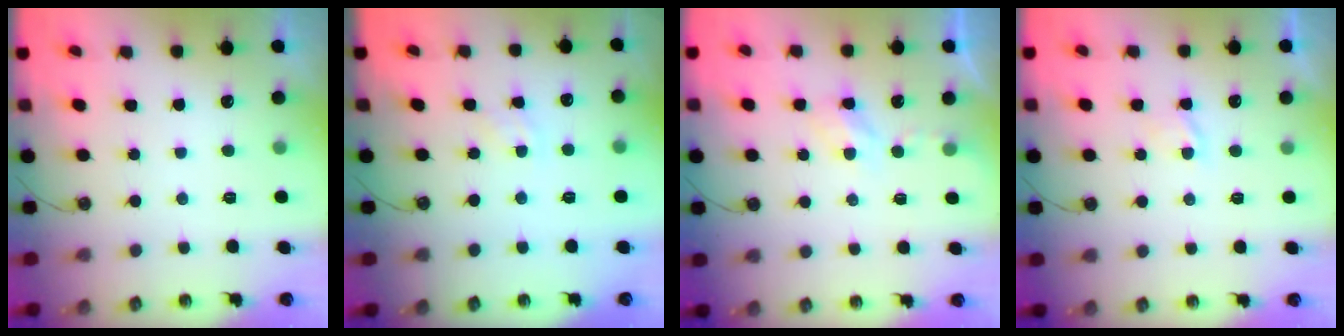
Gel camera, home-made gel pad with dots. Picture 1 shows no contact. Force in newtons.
{"total": 2.1, "press": 2.1, "slide": 0.4}
{"total": 3.8, "press": 3.7, "slide": 0.6}
{"total": 2.8, "press": 2.8, "slide": 0.4}